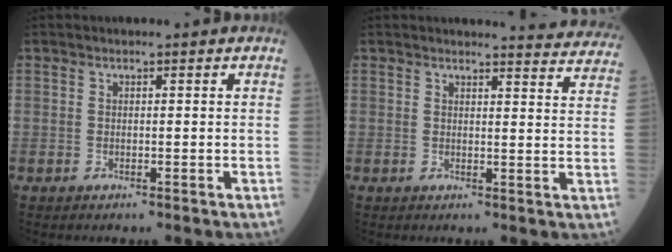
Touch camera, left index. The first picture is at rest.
{"total": 9.9, "force": [9.8, 0.4, 1.1], "torque": [0.010, -0.057, 0.080]}